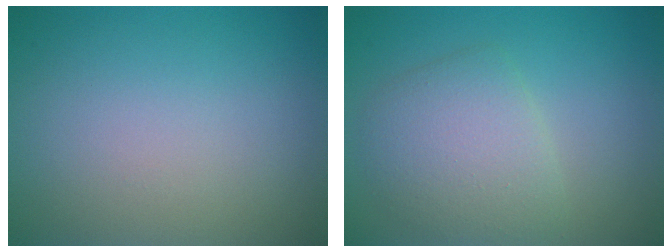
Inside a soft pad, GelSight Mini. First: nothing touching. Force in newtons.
{"total": 4.1, "press": 4.1, "slide": 0.1}